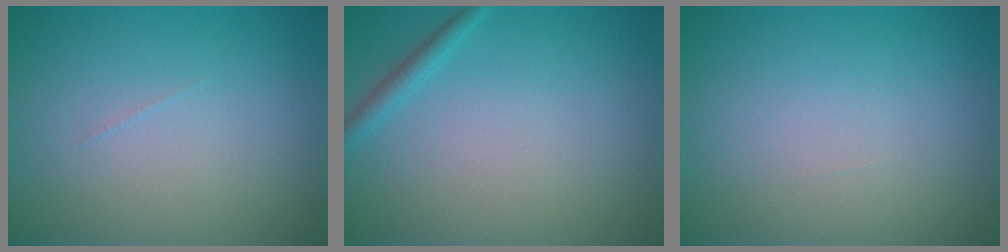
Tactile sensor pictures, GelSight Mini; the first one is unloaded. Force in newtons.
{"total": 1.3, "press": 1.3, "slide": 0.1}
{"total": 0.0}